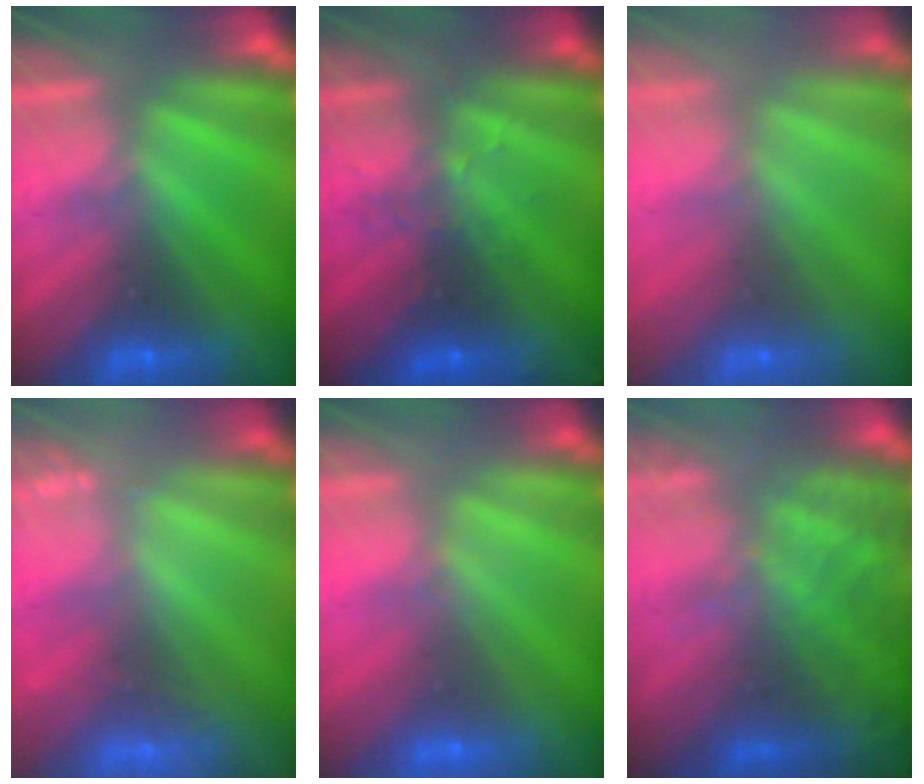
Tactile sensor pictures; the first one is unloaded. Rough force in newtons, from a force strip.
{"total": 2.9}
{"total": 5.8}
{"total": 2.5}
{"total": 1.9}
{"total": 7.2}